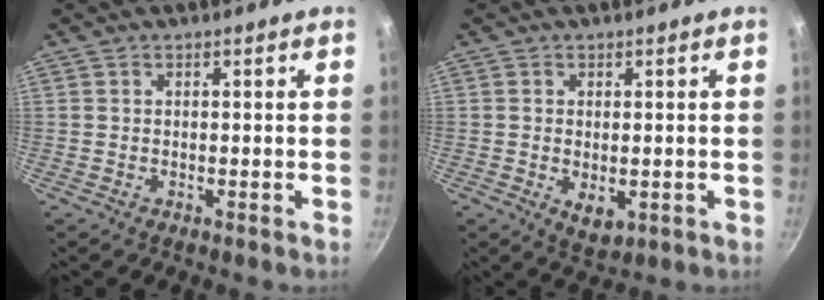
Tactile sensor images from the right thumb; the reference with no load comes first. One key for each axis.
{"total": 4.3, "fx": -0.6, "fy": 2.6, "fz": 3.3, "tx": -0.050, "ty": -0.014, "tz": -0.003}